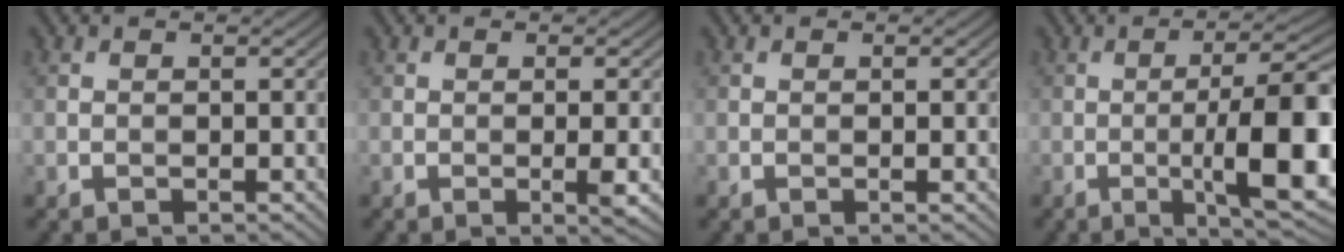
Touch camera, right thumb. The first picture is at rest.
{"total": 2.2, "force": [-0.3, 0.1, 2.2], "torque": [-0.041, 0.000, -0.006]}
{"total": 0.7, "force": [-0.1, 0.0, 0.7], "torque": [-0.011, -0.001, -0.001]}
{"total": 13.3, "force": [-2.6, 2.8, 12.7], "torque": [-0.171, 0.013, -0.038]}